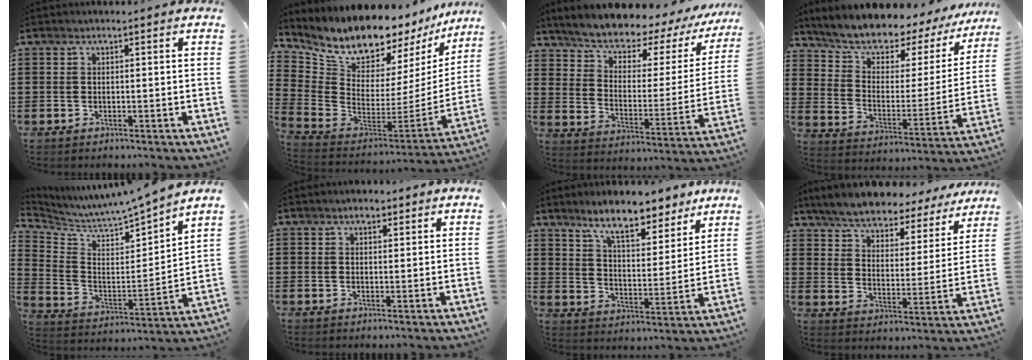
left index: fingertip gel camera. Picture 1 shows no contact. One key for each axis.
{"total": 10.3, "fx": 9.5, "fy": 2.6, "fz": 2.7, "tx": -0.093, "ty": -0.094, "tz": 0.165}
{"total": 5.6, "fx": 5.2, "fy": 1.5, "fz": 1.5, "tx": -0.063, "ty": -0.049, "tz": 0.084}
{"total": 6.6, "fx": 6.2, "fy": 2.0, "fz": 1.3, "tx": -0.060, "ty": -0.058, "tz": 0.101}
{"total": 5.6, "fx": 5.6, "fy": -0.5, "fz": 0.7, "tx": -0.048, "ty": -0.065, "tz": 0.086}
{"total": 2.0, "fx": 1.5, "fy": 0.9, "fz": 1.0, "tx": -0.024, "ty": 0.006, "tz": 0.026}
{"total": 9.3, "fx": 7.9, "fy": 1.9, "fz": 4.6, "tx": -0.098, "ty": -0.029, "tz": 0.139}
{"total": 6.3, "fx": 6.1, "fy": 1.0, "fz": 1.2, "tx": -0.057, "ty": -0.040, "tz": 0.105}